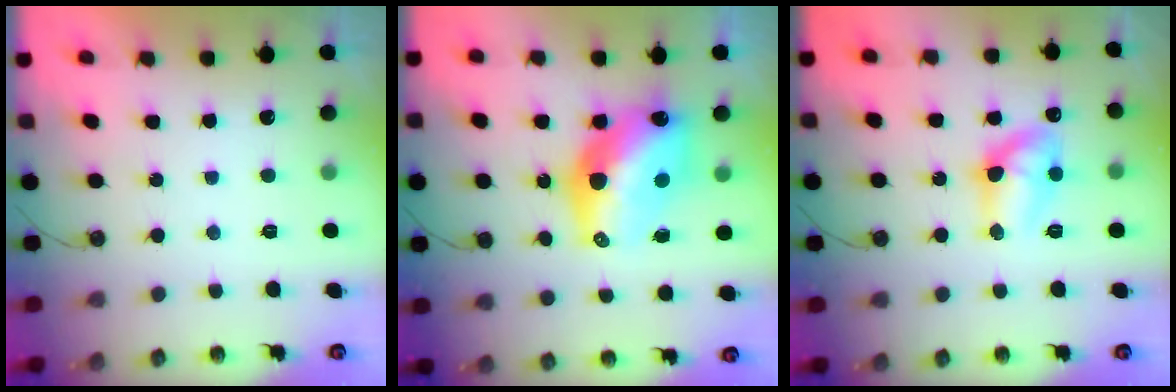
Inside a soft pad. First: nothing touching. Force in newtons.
{"total": 16.7, "press": 16.6, "slide": 1.5}
{"total": 11.8, "press": 11.8, "slide": 0.9}